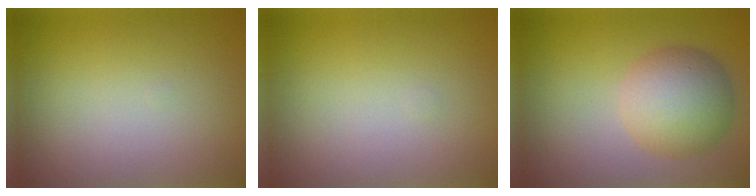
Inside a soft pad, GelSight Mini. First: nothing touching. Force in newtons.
{"total": 0.0}
{"total": 5.9, "press": 5.9, "slide": 0.2}